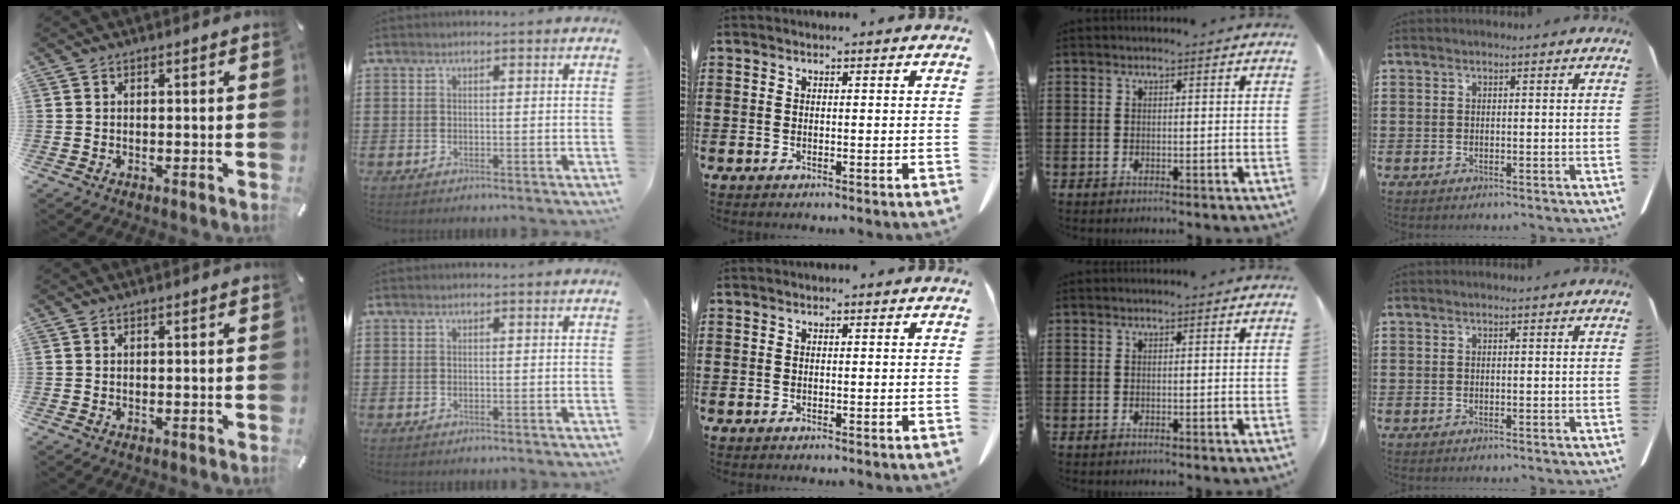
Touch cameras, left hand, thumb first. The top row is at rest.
{}